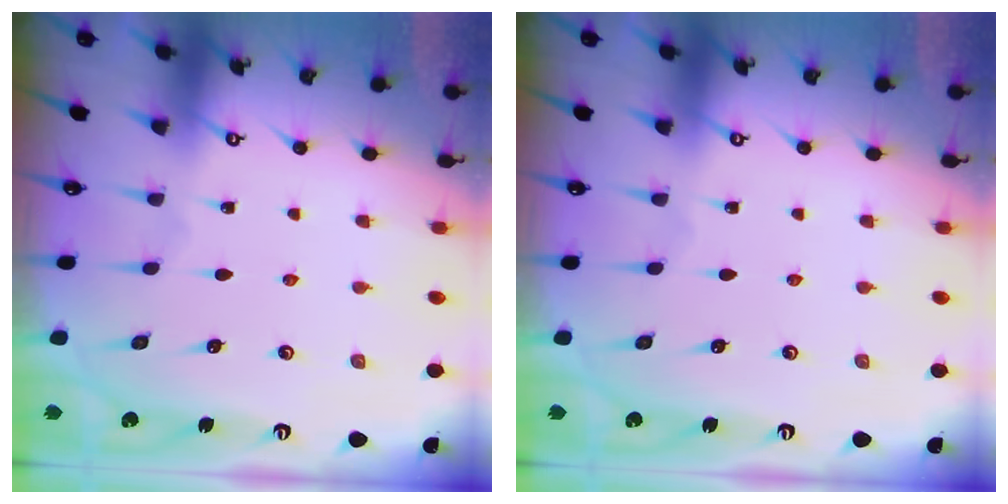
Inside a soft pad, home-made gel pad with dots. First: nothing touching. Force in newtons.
{"total": 0.0}